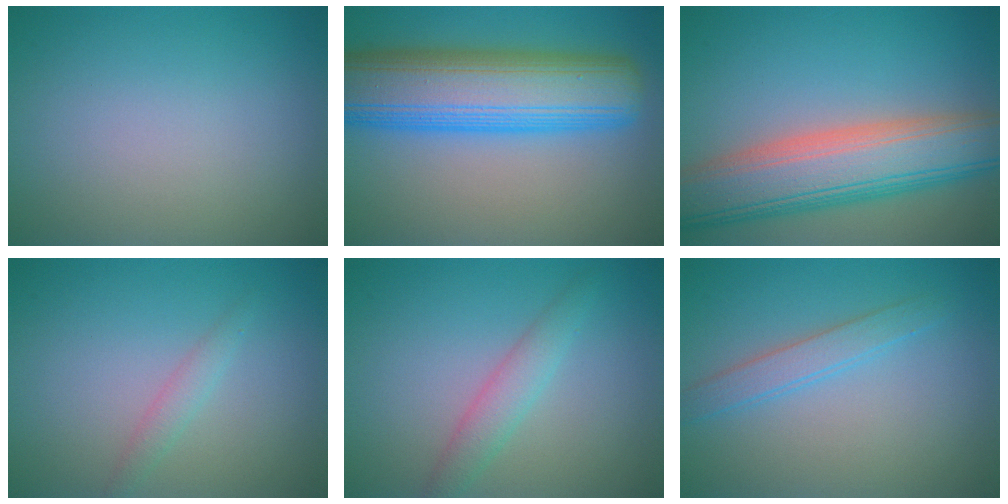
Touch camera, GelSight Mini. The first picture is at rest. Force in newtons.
{"total": 12.1, "press": 12.1, "slide": 0.5}
{"total": 9.9, "press": 9.9, "slide": 0.7}
{"total": 1.3, "press": 1.3, "slide": 0.0}
{"total": 2.3, "press": 2.3, "slide": 0.1}
{"total": 1.7, "press": 1.7, "slide": 0.1}